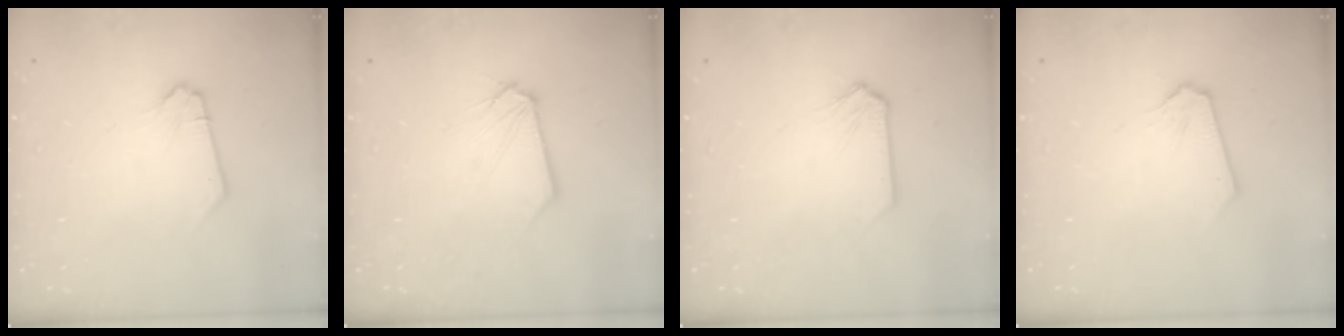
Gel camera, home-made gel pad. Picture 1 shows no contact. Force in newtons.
{"total": 0.5, "press": 0.5, "slide": 0.1}
{"total": 0.0}
{"total": 0.0}